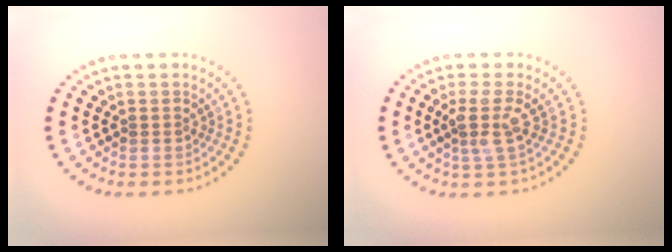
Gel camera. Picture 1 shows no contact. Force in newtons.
{"total": 2.4, "press": 1.8, "slide": 1.6}